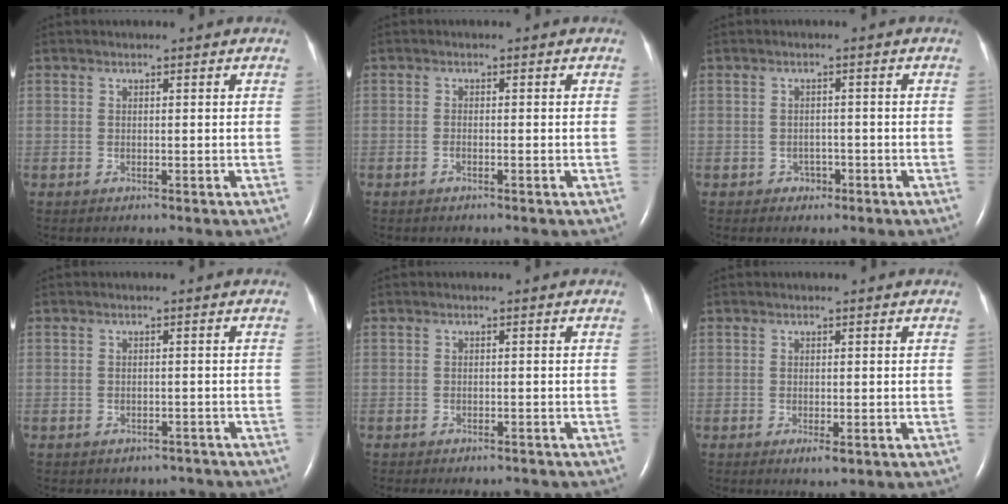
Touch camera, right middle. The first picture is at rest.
{"total": 0.8, "force": [-0.5, 0.1, 0.6], "torque": [-0.014, 0.000, -0.010]}
{"total": 1.7, "force": [-0.9, 1.3, 0.3], "torque": [0.000, 0.007, -0.012]}
{"total": 4.7, "force": [-4.1, 2.2, 0.2], "torque": [-0.005, 0.013, -0.043]}
{"total": 5.4, "force": [-5.0, 1.4, 1.7], "torque": [-0.017, -0.005, -0.060]}
{"total": 1.5, "force": [-0.7, 0.4, 1.2], "torque": [-0.021, -0.004, -0.009]}